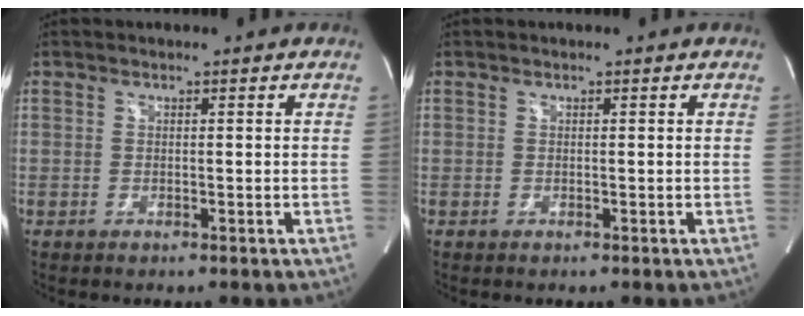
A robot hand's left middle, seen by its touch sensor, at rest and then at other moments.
{"total": 0.0}